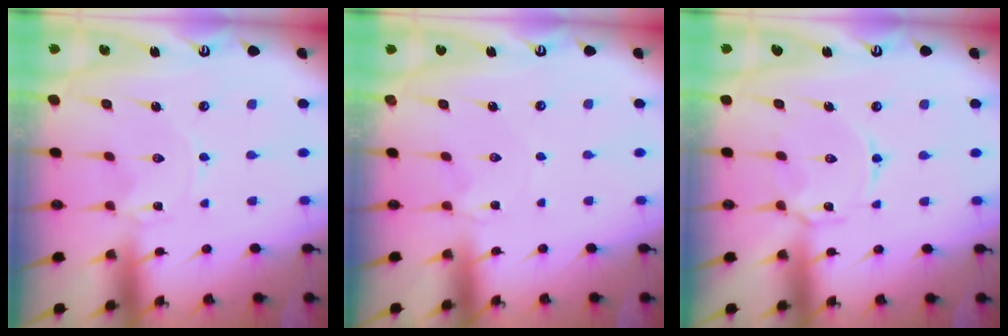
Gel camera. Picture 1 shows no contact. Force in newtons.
{"total": 1.4, "press": 1.3, "slide": 0.4}
{"total": 3.9, "press": 3.9, "slide": 0.4}